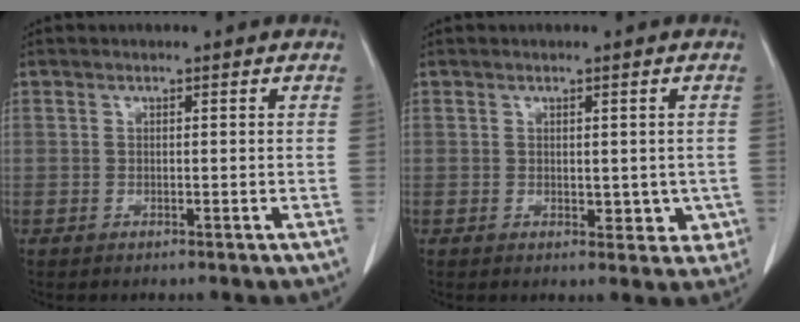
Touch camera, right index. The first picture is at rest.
{"total": 3.9, "force": [-0.3, 2.3, 3.1], "torque": [-0.019, -0.002, 0.003]}